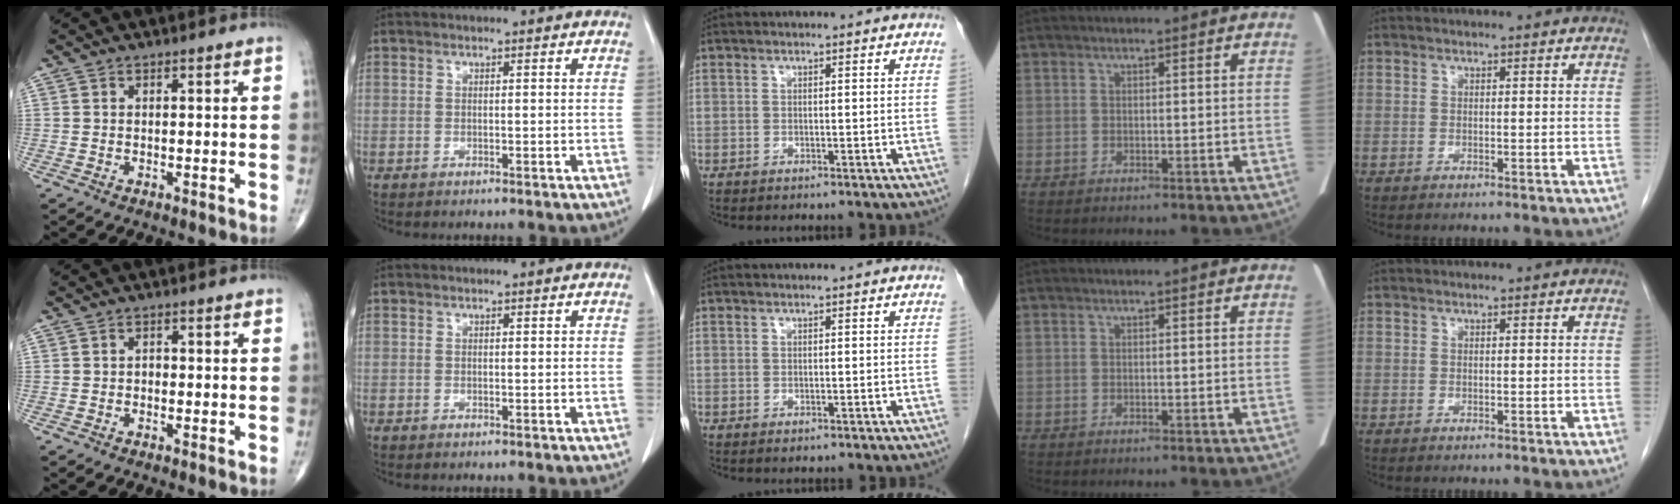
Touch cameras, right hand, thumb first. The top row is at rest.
{"thumb": {"total": 0.8, "force": [-0.3, 0.6, 0.4], "torque": [0.001, 0.003, -0.010]}, "middle": {"total": 0.6, "force": [-0.3, 0.3, 0.4], "torque": [-0.004, 0.000, -0.001]}}